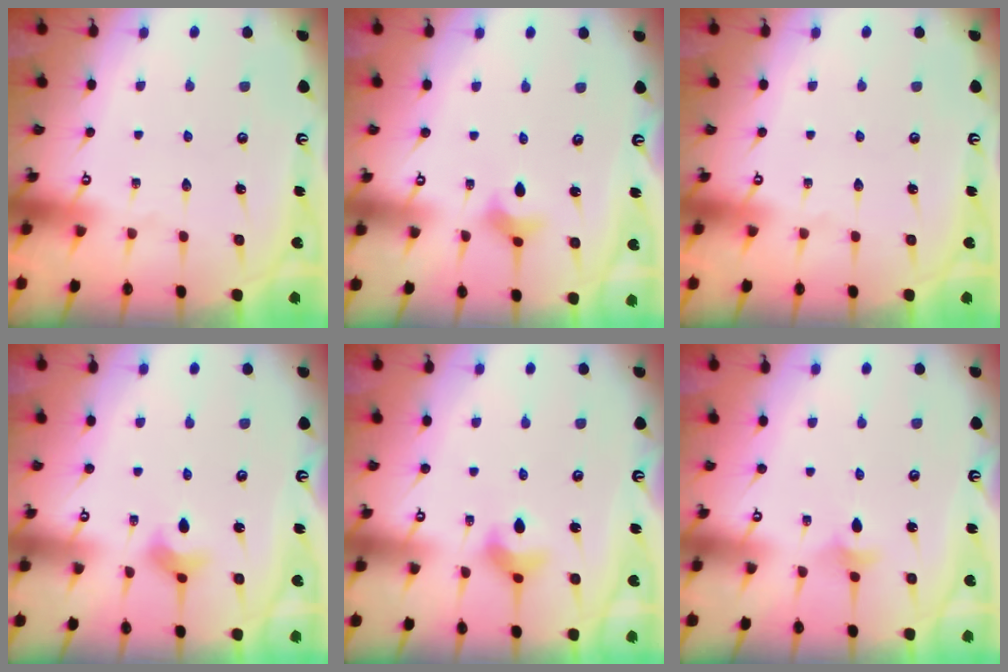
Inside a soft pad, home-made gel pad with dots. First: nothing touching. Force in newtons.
{"total": 2.7, "press": 2.6, "slide": 0.6}
{"total": 0.0}
{"total": 3.3, "press": 3.2, "slide": 0.5}
{"total": 6.8, "press": 6.8, "slide": 0.5}
{"total": 3.1, "press": 3.0, "slide": 0.7}